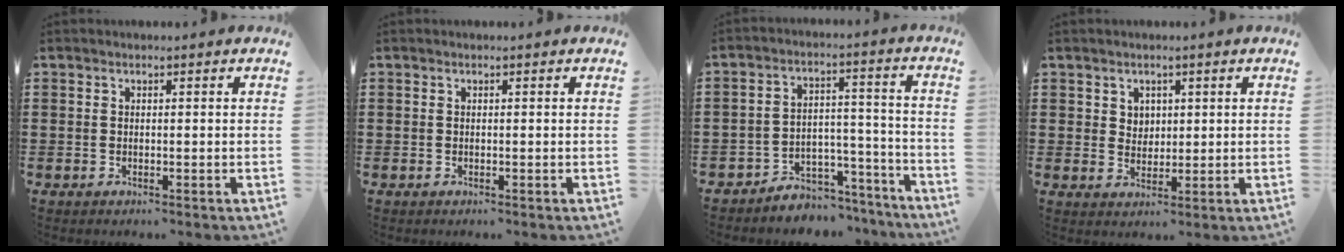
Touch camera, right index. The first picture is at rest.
{"total": 0.0}
{"total": 4.5, "force": [-4.1, 1.8, 0.4], "torque": [-0.013, 0.010, -0.082]}
{"total": 2.7, "force": [1.5, 2.2, 0.5], "torque": [-0.019, 0.010, 0.027]}